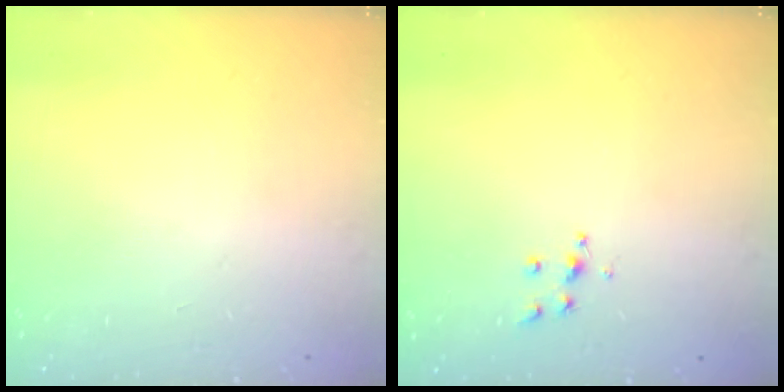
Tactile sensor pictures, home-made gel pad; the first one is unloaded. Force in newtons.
{"total": 6.1, "press": 6.1, "slide": 0.5}